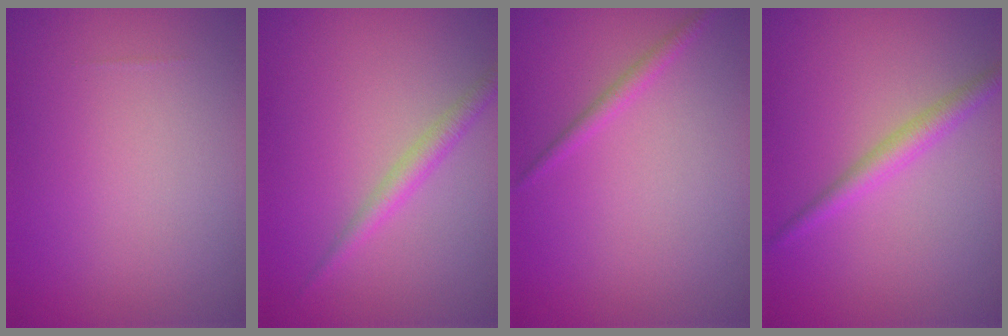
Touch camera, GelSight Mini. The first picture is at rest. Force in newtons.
{"total": 1.8, "press": 1.8, "slide": 0.0}
{"total": 1.2, "press": 1.2, "slide": 0.0}
{"total": 2.2, "press": 2.2, "slide": 0.0}